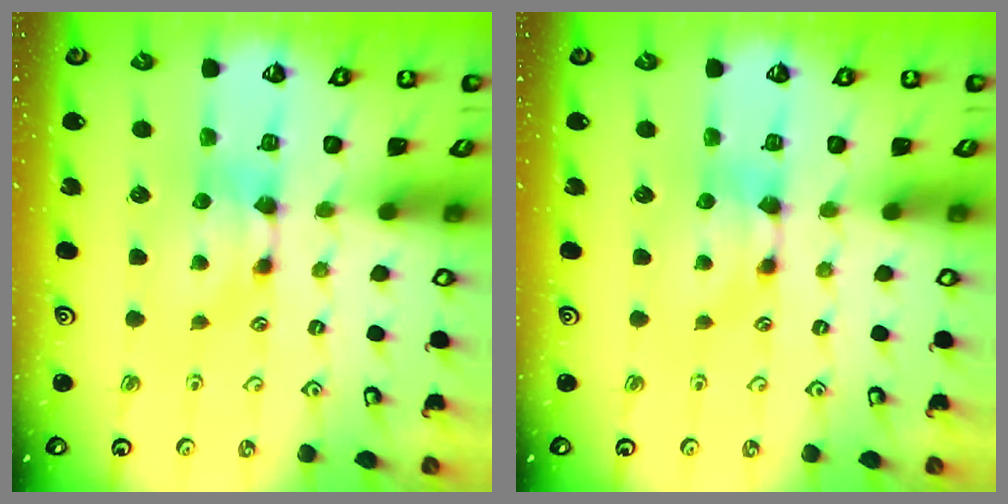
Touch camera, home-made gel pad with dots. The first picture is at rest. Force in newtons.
{"total": 0.0}